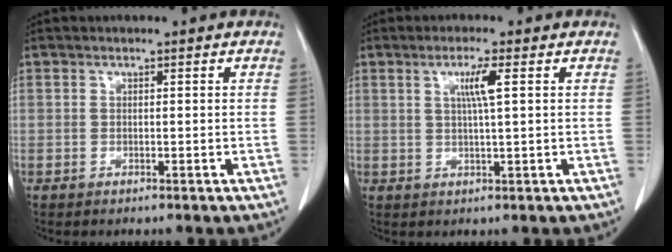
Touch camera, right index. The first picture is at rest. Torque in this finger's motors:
{"motor_torque": [0.36, 0.24, 0.08, 0.06]}